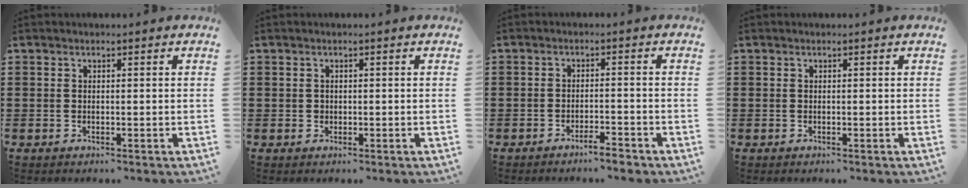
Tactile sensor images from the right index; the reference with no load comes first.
{"total": 0.7, "force": [0.1, 0.6, 0.1], "torque": [-0.004, 0.005, 0.001]}
{"total": 2.9, "force": [-2.7, 0.2, 1.2], "torque": [-0.022, 0.002, -0.052]}
{"total": 0.0}